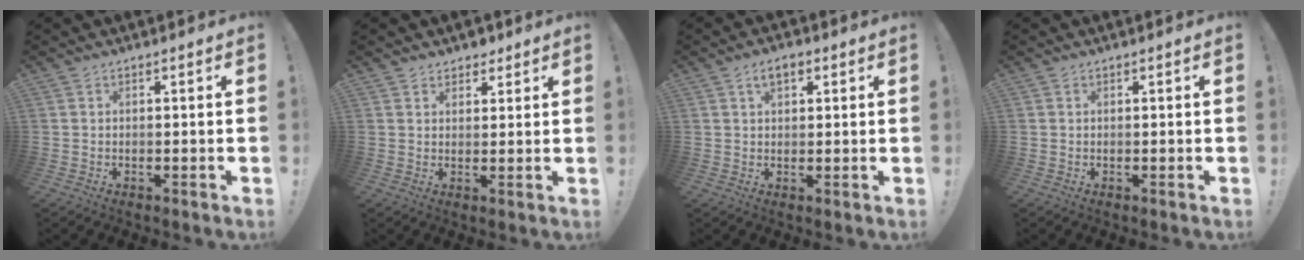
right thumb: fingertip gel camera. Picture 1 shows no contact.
{"total": 3.5, "force": [2.7, 2.3, 0.2], "torque": [0.017, -0.016, 0.047]}
{"total": 4.2, "force": [1.9, 2.4, 2.9], "torque": [-0.044, 0.004, 0.031]}
{"total": 0.0}